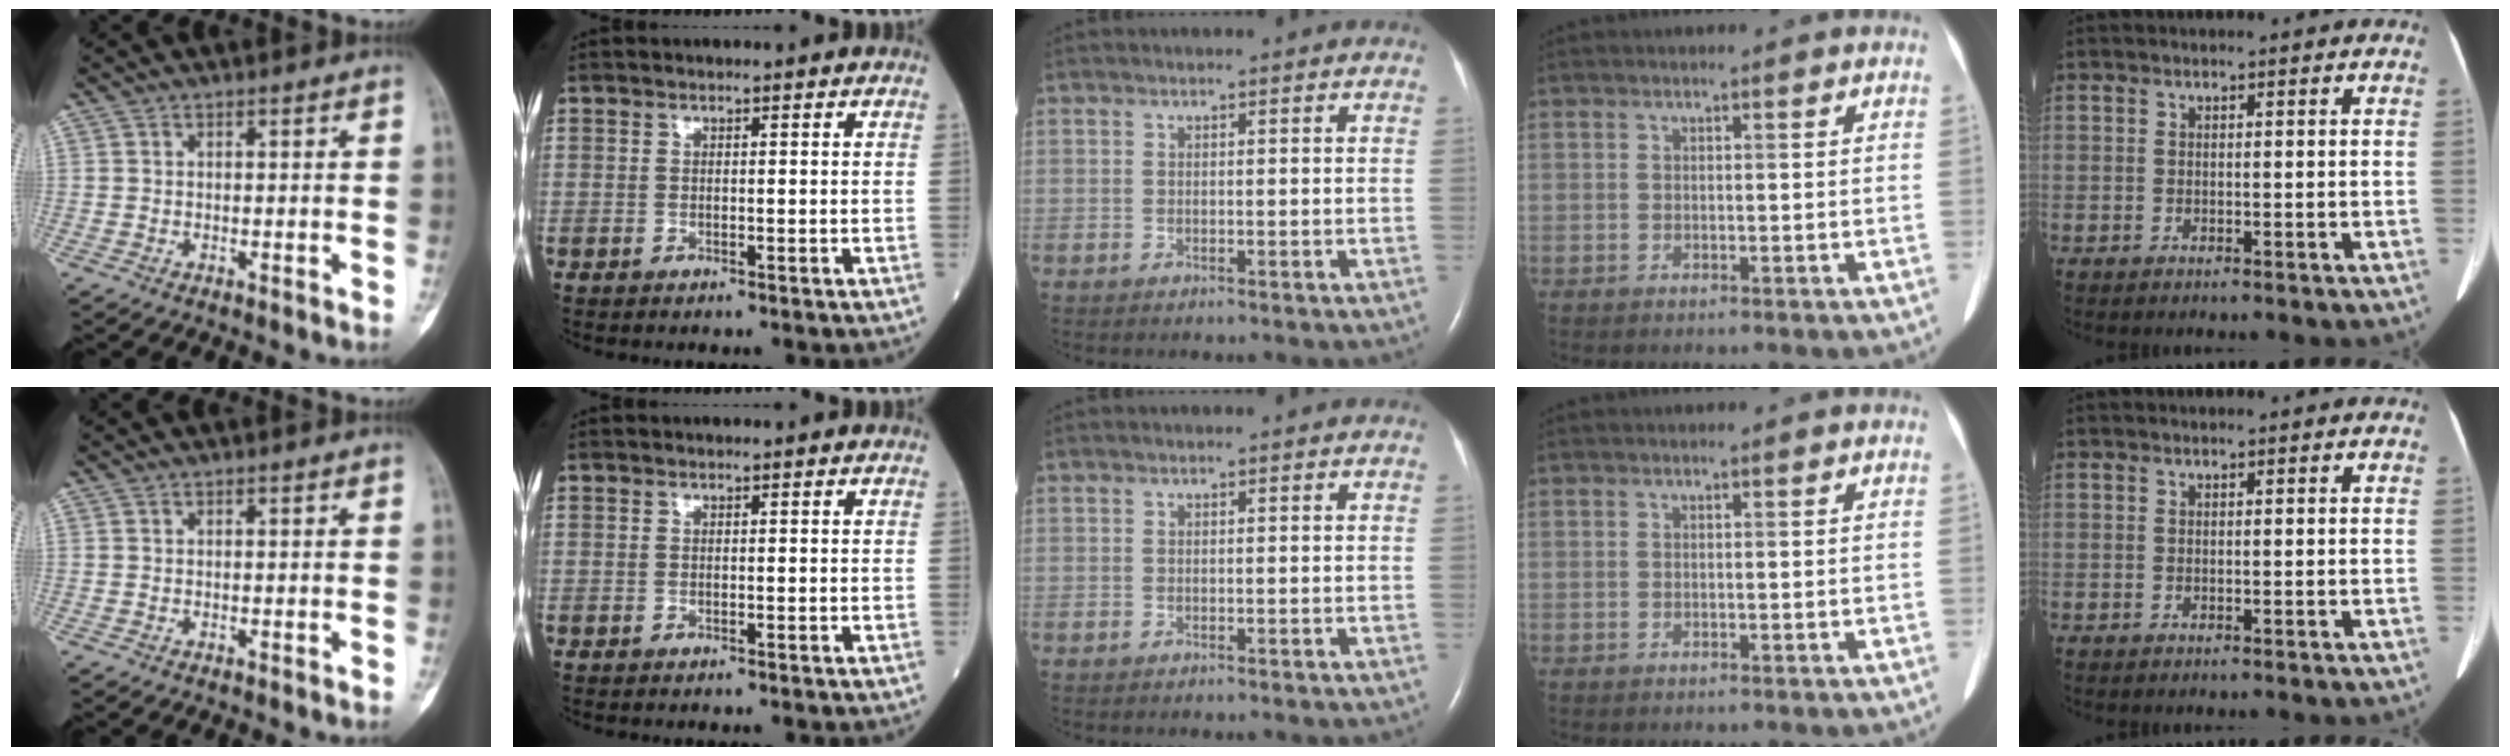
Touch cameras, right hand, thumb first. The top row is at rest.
{}